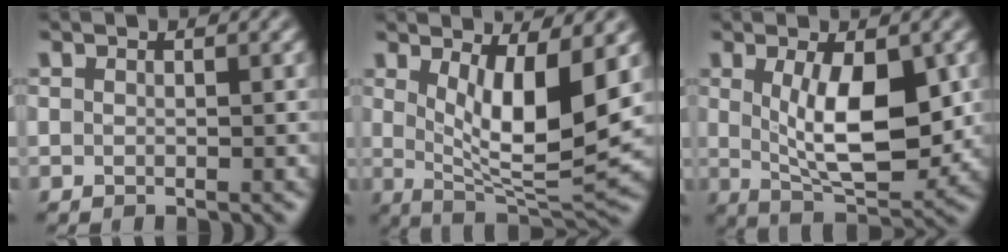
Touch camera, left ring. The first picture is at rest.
{"total": 7.9, "force": [1.8, 2.4, 7.3], "torque": [-0.121, -0.024, 0.039]}
{"total": 7.7, "force": [0.8, 3.2, 6.9], "torque": [-0.119, -0.011, 0.020]}